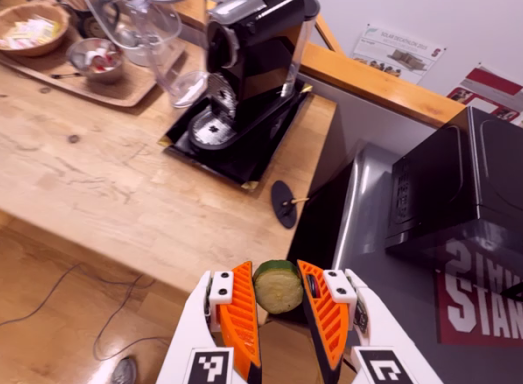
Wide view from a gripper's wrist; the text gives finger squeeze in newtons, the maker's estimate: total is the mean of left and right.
{"total": 9.8, "left": 10.1, "right": 9.5}